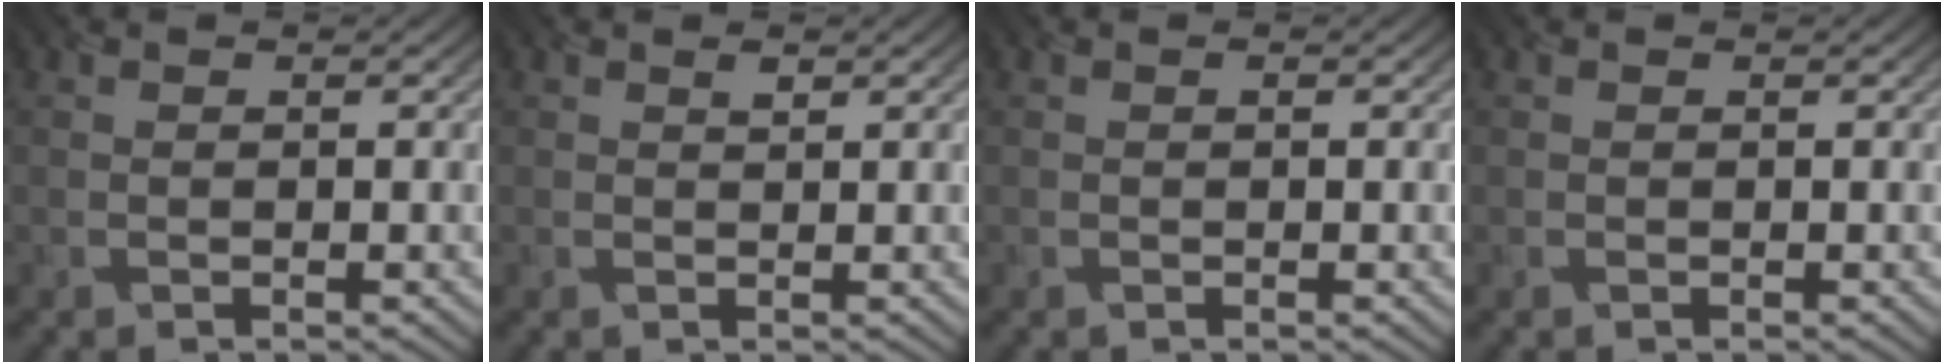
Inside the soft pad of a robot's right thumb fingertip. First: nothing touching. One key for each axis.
{"total": 0.5, "fx": 0.5, "fy": 0.0, "fz": -0.2, "tx": -0.001, "ty": -0.002, "tz": 0.009}
{"total": 0.0}
{"total": 0.0}